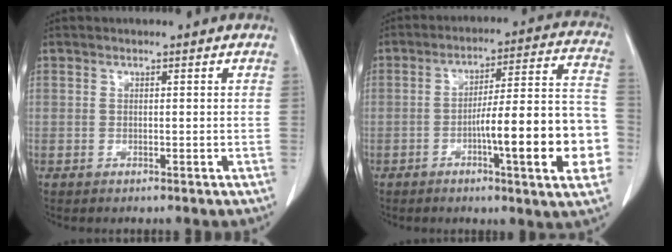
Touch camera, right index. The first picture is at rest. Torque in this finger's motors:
{"motor_torque": [1.80, -0.34, 0.91, 0.19]}